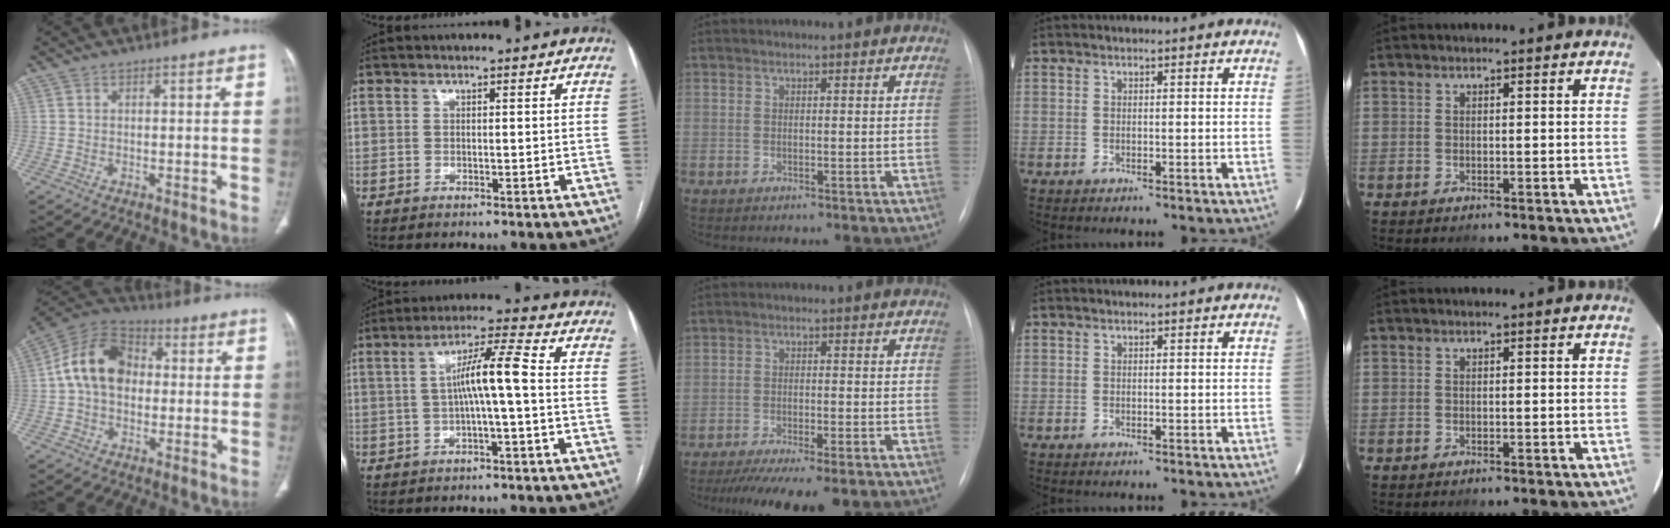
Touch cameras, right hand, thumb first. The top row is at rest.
{"thumb": {"total": 13.1, "force": [0.7, 9.6, 8.9], "torque": [-0.145, 0.032, -0.002]}, "index": {"total": 7.1, "force": [-0.4, -0.2, 7.0], "torque": [-0.125, 0.020, -0.007]}, "middle": {"total": 10.3, "force": [-8.0, 1.7, 6.3], "torque": [-0.088, -0.015, -0.118]}}